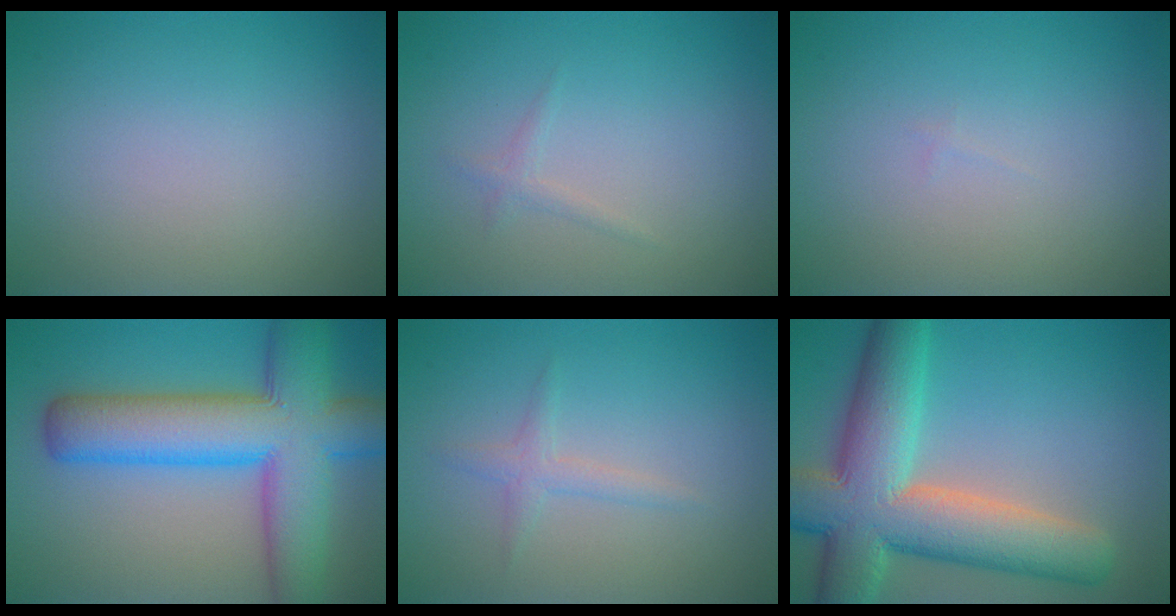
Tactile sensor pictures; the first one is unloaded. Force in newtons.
{"total": 0.8, "press": 0.8, "slide": 0.1}
{"total": 0.0}
{"total": 11.0, "press": 11.0, "slide": 0.5}
{"total": 1.5, "press": 1.5, "slide": 0.0}
{"total": 11.8, "press": 11.7, "slide": 1.0}